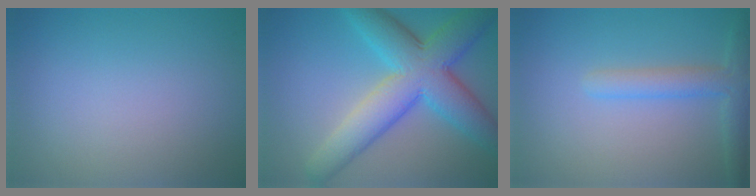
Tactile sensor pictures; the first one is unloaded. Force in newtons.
{"total": 9.2, "press": 9.2, "slide": 0.3}
{"total": 3.0, "press": 3.0, "slide": 0.2}